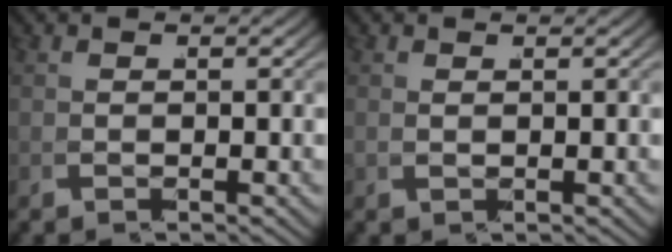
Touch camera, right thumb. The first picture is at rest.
{"total": 1.1, "force": [0.4, 0.9, 0.5], "torque": [-0.020, 0.004, 0.010]}